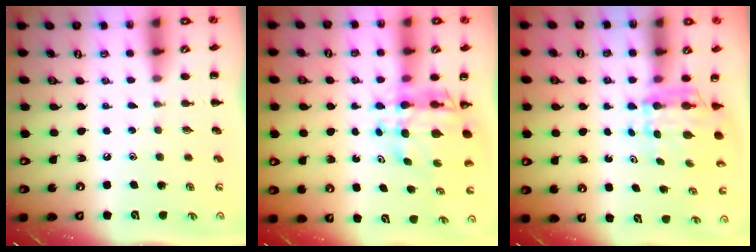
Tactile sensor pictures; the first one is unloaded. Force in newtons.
{"total": 8.2, "press": 7.7, "slide": 2.8}
{"total": 6.7, "press": 6.6, "slide": 1.0}